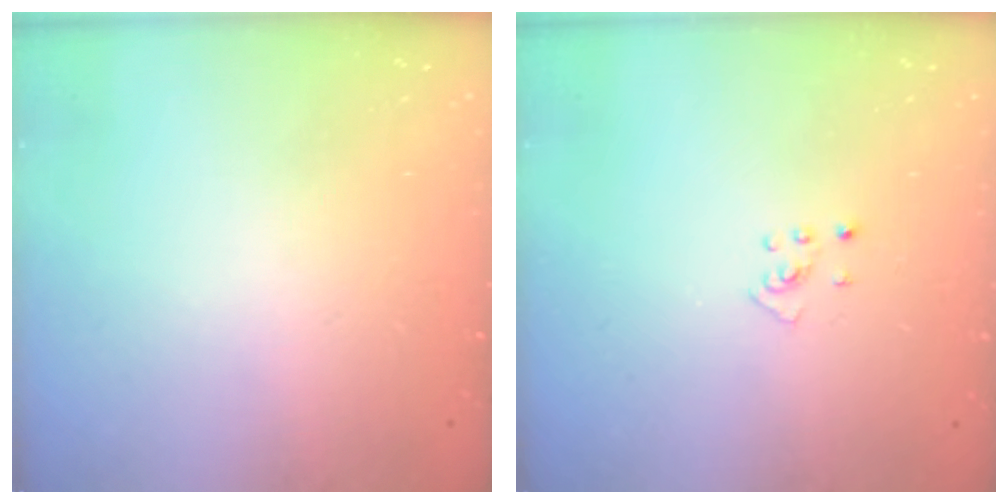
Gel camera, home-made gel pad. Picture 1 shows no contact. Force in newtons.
{"total": 2.7, "press": 2.6, "slide": 0.6}